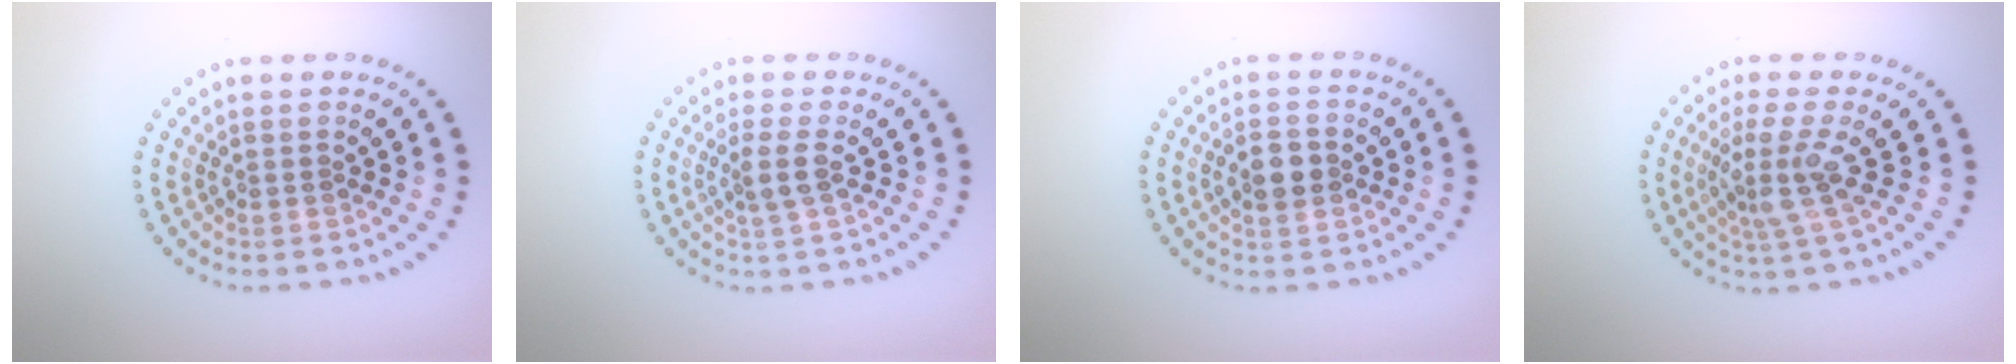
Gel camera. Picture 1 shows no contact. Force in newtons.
{"total": 1.8, "press": 1.5, "slide": 1.0}
{"total": 2.5, "press": 2.5, "slide": 0.1}
{"total": 3.6, "press": 2.6, "slide": 2.5}